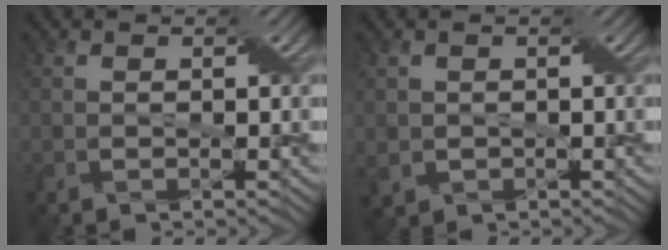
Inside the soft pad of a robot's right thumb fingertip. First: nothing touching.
{"total": 2.0, "force": [-0.1, 1.9, 0.4], "torque": [-0.025, -0.010, -0.002]}